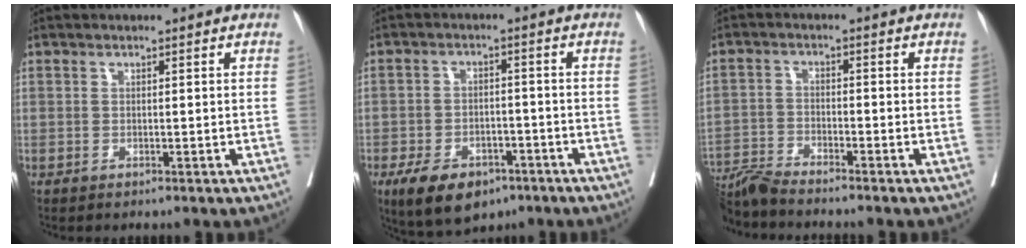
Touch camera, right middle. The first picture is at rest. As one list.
[{"total": 10.0, "force": [-6.3, 5.4, 5.6], "torque": [-0.093, 0.000, -0.098]}, {"total": 6.9, "force": [-6.5, -1.2, 1.7], "torque": [-0.025, -0.017, -0.124]}]